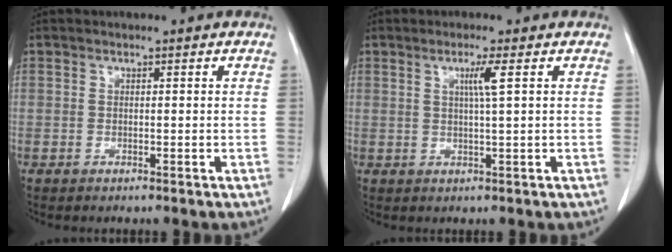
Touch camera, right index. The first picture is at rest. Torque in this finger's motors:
{"motor_torque": [0.43, 0.13, 0.06, 0.06]}